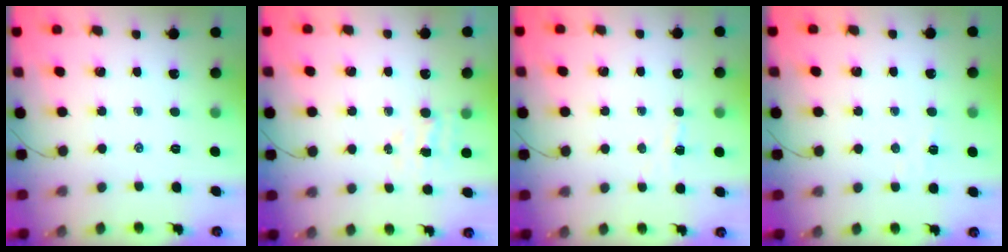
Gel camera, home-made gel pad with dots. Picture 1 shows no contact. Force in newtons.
{"total": 4.2, "press": 4.1, "slide": 0.9}
{"total": 2.9, "press": 2.8, "slide": 0.8}
{"total": 2.9, "press": 2.8, "slide": 0.7}